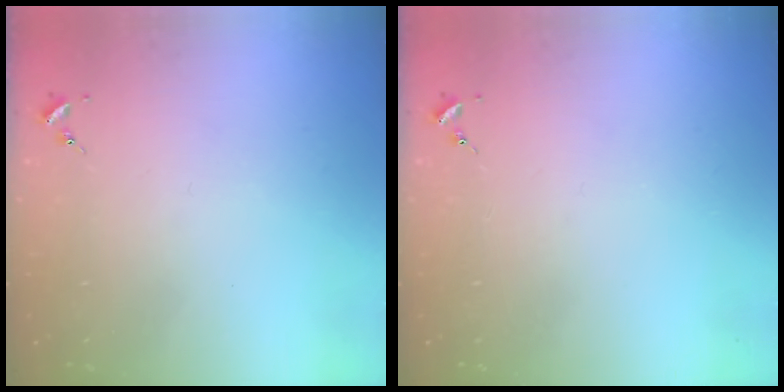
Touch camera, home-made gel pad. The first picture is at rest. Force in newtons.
{"total": 0.0}